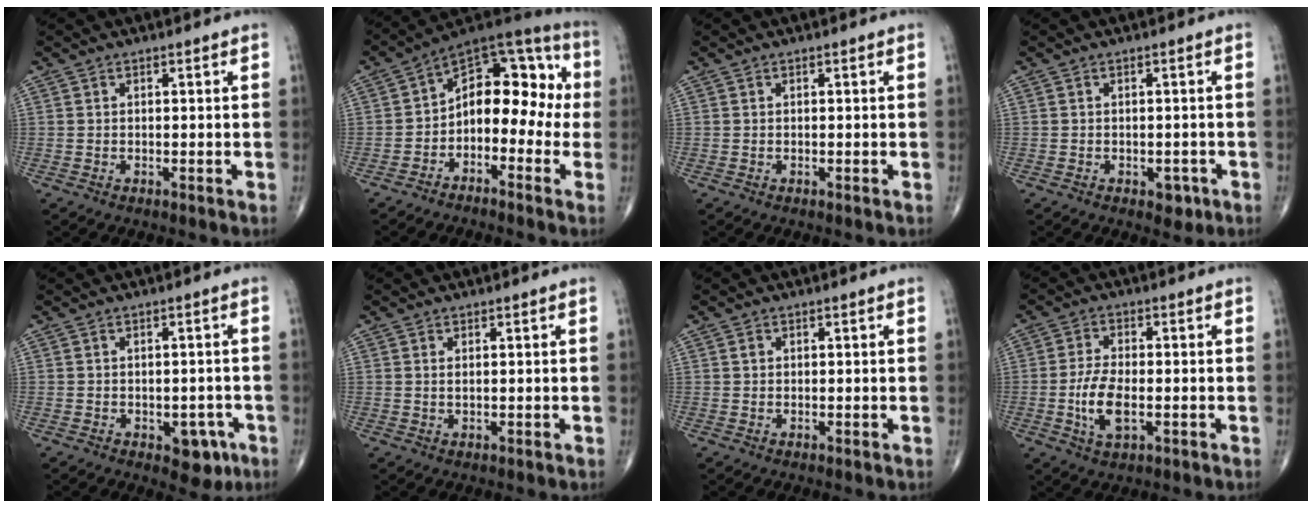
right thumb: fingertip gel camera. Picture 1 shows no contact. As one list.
[{"total": 14.8, "force": [-1.8, 9.2, 11.4], "torque": [-0.115, 0.064, -0.045]}, {"total": 0.0}, {"total": 2.4, "force": [-1.1, 1.6, 1.5], "torque": [-0.003, 0.005, -0.010]}, {"total": 5.2, "force": [-2.3, 3.1, 3.5], "torque": [-0.014, 0.012, -0.023]}, {"total": 0.7, "force": [0.3, 0.2, 0.6], "torque": [-0.015, 0.000, 0.007]}, {"total": 0.7, "force": [0.2, 0.6, 0.3], "torque": [-0.002, 0.000, 0.004]}, {"total": 7.2, "force": [-1.6, 3.3, 6.2], "torque": [-0.126, 0.003, -0.029]}]